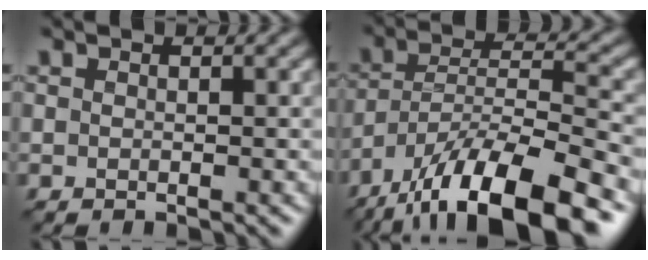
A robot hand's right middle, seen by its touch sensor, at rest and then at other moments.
{"total": 14.4, "force": [-10.4, 4.0, 9.1], "torque": [-0.171, 0.005, -0.181]}